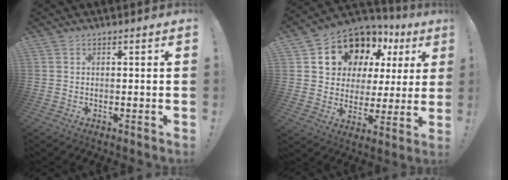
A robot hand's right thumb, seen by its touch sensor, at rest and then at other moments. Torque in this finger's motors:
{"motor_torque": [0.43, 2.47, 0.53, -0.31, 0.06]}